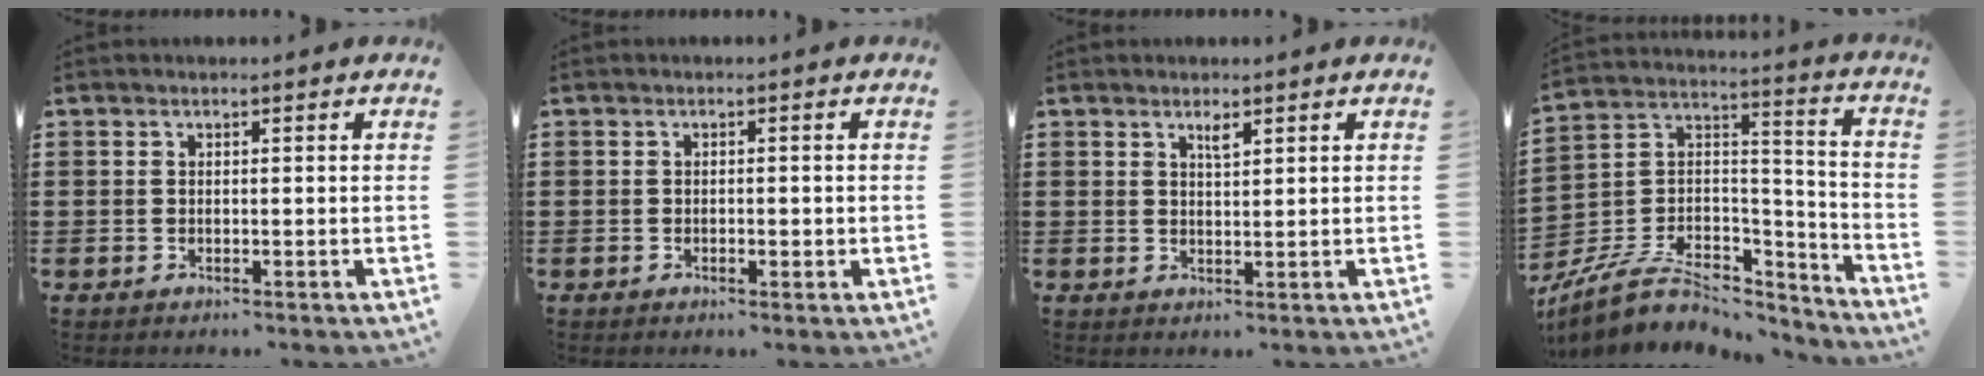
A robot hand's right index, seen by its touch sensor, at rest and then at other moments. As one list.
[{"total": 1.0, "force": [-0.3, 0.4, 0.8], "torque": [-0.016, -0.002, -0.004]}, {"total": 1.6, "force": [1.1, 0.4, 1.2], "torque": [-0.016, -0.001, 0.016]}, {"total": 8.6, "force": [-5.4, 5.3, 4.1], "torque": [-0.091, 0.009, -0.098]}]